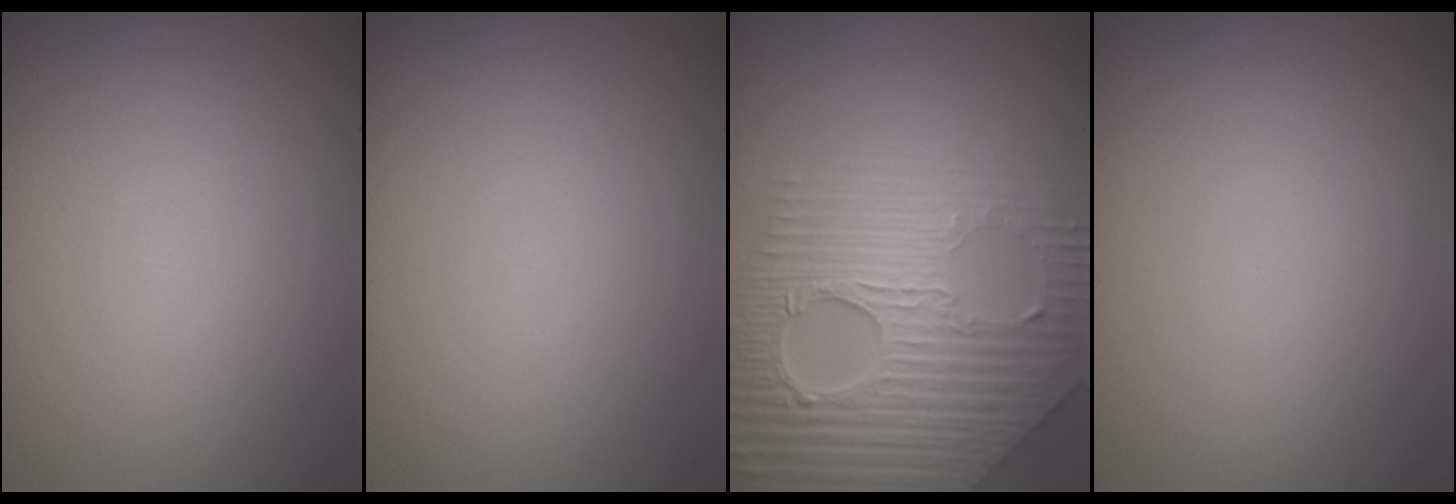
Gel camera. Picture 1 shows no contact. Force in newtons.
{"total": 0.0}
{"total": 9.1, "press": 6.1, "slide": 6.7}
{"total": 0.0}